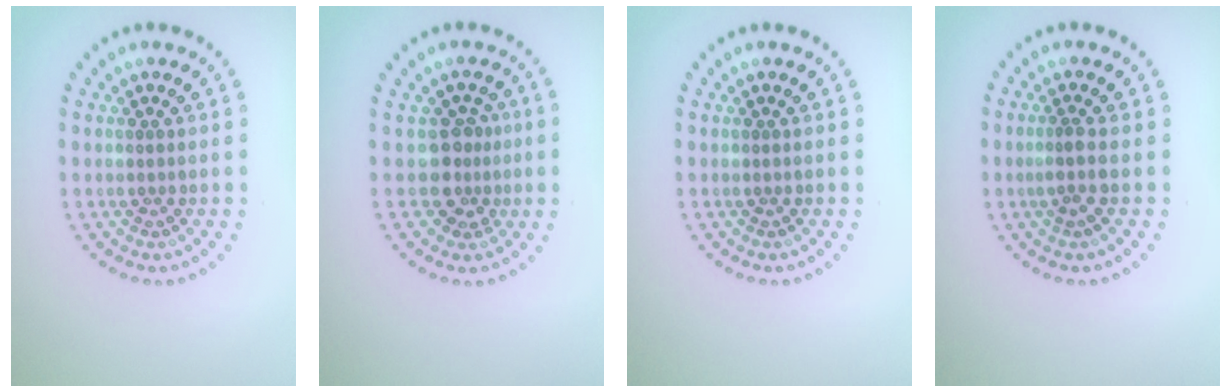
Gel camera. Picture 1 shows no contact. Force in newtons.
{"total": 2.6, "press": 1.9, "slide": 1.8}
{"total": 0.0}
{"total": 1.6, "press": 1.1, "slide": 1.1}